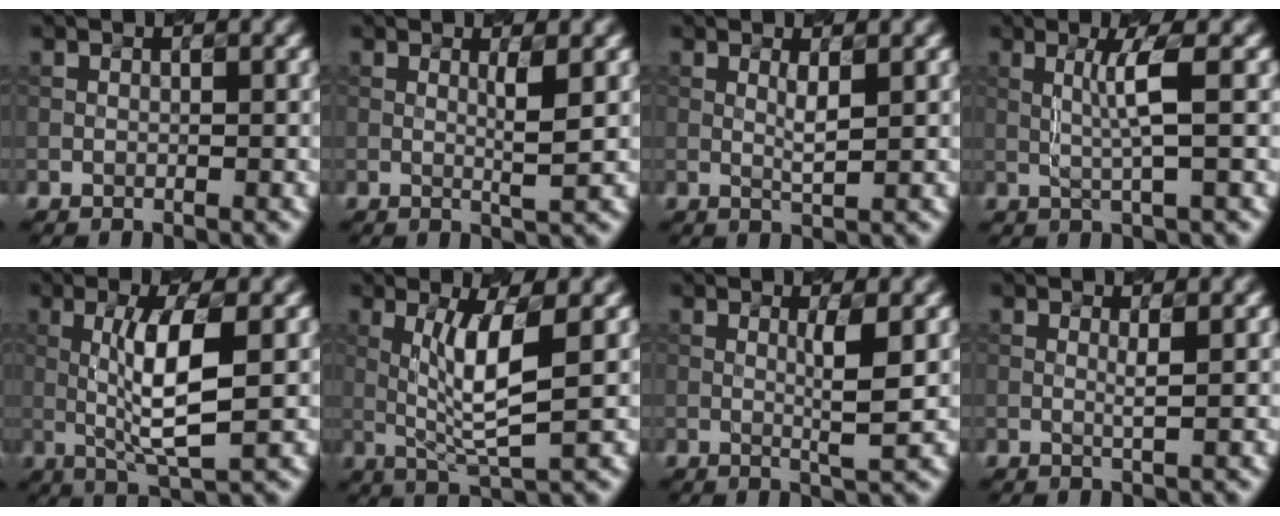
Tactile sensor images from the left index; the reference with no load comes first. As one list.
[{"total": 2.0, "force": [0.3, 0.1, 1.9], "torque": [-0.033, -0.002, 0.009]}, {"total": 1.3, "force": [0.4, 0.0, 1.2], "torque": [-0.026, -0.001, 0.013]}, {"total": 2.6, "force": [0.2, -0.2, 2.5], "torque": [-0.057, 0.000, 0.017]}, {"total": 5.7, "force": [0.2, 0.9, 5.6], "torque": [-0.110, 0.002, 0.018]}, {"total": 5.2, "force": [0.7, 0.8, 5.1], "torque": [-0.103, -0.004, 0.030]}, {"total": 2.8, "force": [0.3, 0.2, 2.7], "torque": [-0.046, -0.004, 0.012]}, {"total": 0.8, "force": [0.2, 0.0, 0.8], "torque": [-0.015, 0.001, 0.005]}]